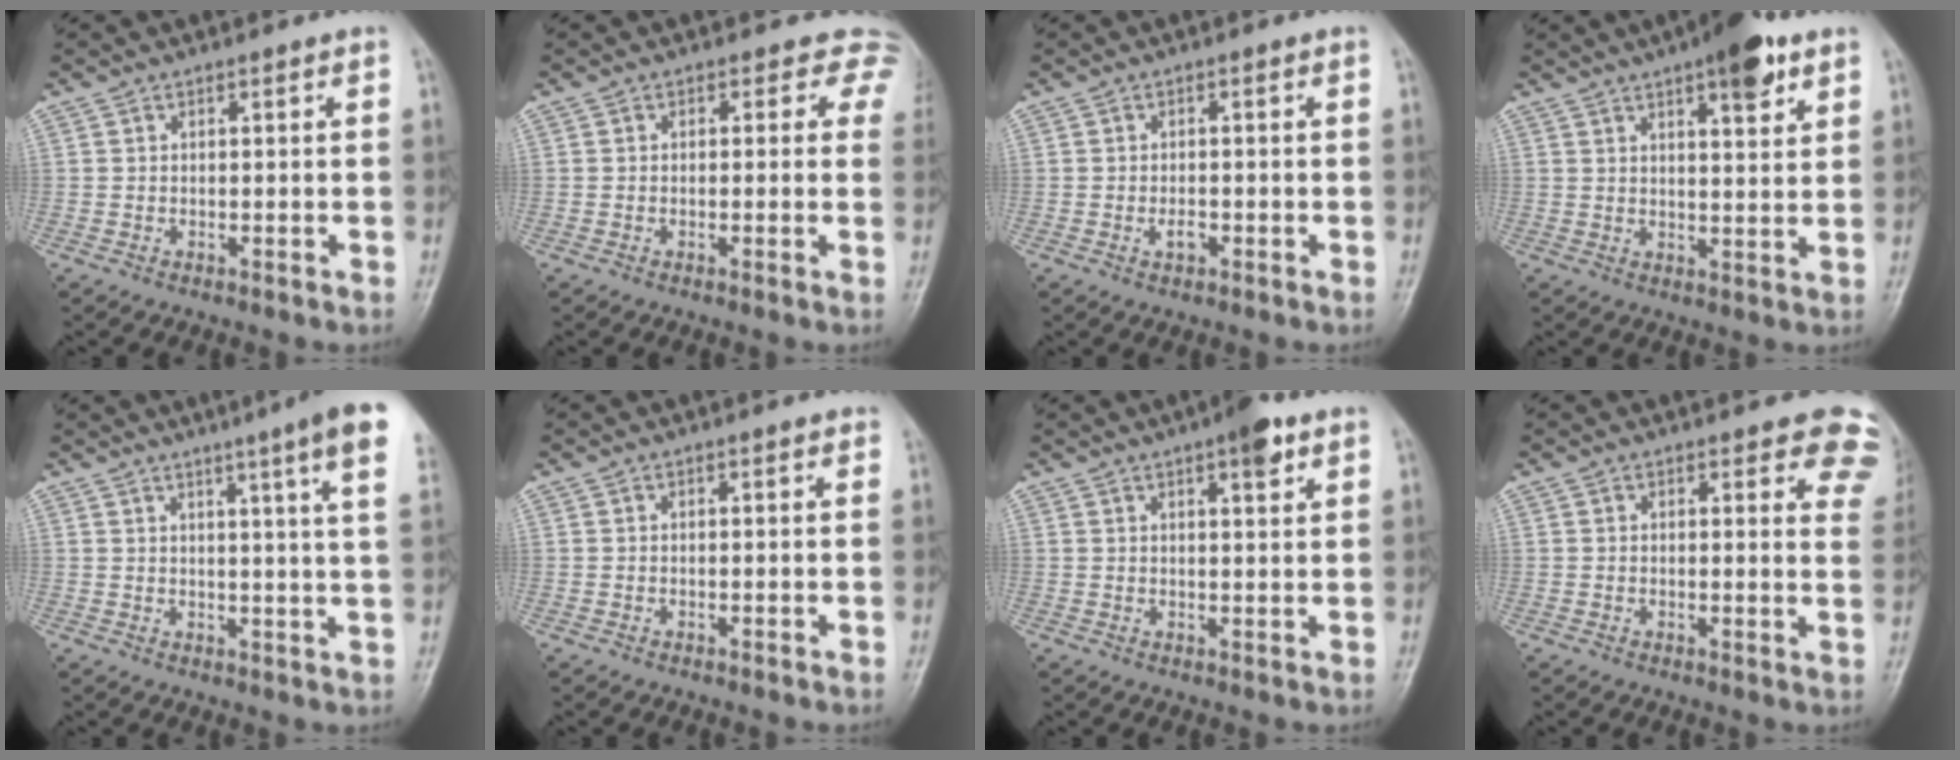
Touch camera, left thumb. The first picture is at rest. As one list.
[{"total": 3.6, "force": [2.1, 2.8, 1.0], "torque": [0.024, -0.005, -0.005]}, {"total": 1.7, "force": [-0.6, 0.9, 1.3], "torque": [-0.021, 0.005, -0.009]}, {"total": 9.2, "force": [5.4, 2.7, 7.0], "torque": [-0.082, -0.023, 0.073]}, {"total": 11.5, "force": [7.0, -0.3, 9.2], "torque": [-0.119, -0.019, 0.073]}, {"total": 0.8, "force": [0.6, 0.1, 0.5], "torque": [-0.006, 0.002, 0.005]}, {"total": 5.4, "force": [3.1, 1.4, 4.2], "torque": [-0.053, -0.011, 0.040]}, {"total": 9.1, "force": [6.5, 3.4, 5.4], "torque": [-0.020, -0.027, 0.055]}]